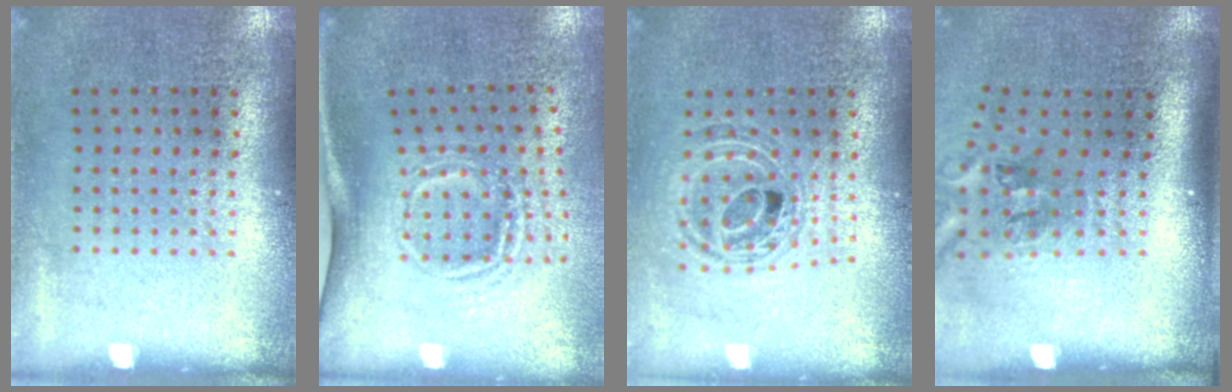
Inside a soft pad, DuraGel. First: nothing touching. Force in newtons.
{"total": 1.8, "press": 1.2, "slide": 1.4}
{"total": 0.9, "press": 0.9, "slide": 0.2}
{"total": 2.1, "press": 1.4, "slide": 1.7}